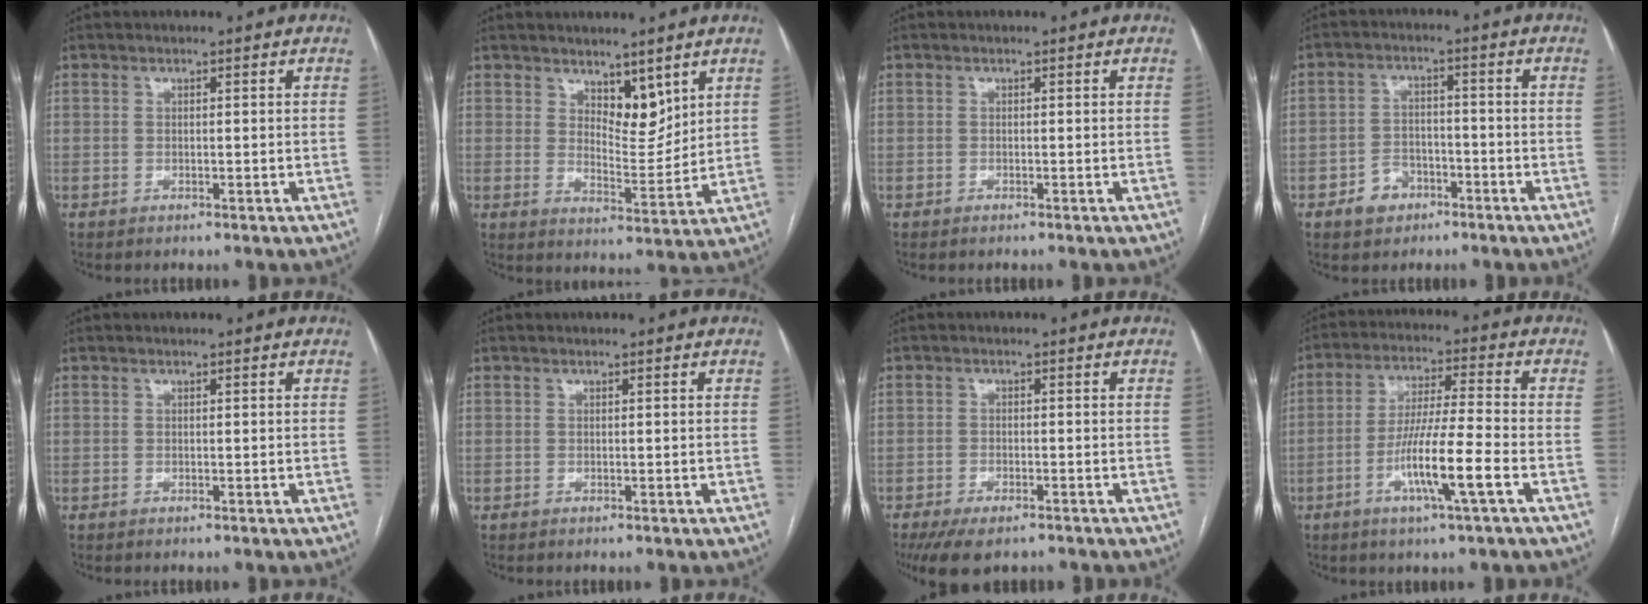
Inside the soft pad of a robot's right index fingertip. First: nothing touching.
{"total": 6.0, "force": [4.0, 2.7, 3.5], "torque": [-0.053, -0.012, 0.074]}
{"total": 0.0}
{"total": 5.1, "force": [-2.8, 3.8, 1.8], "torque": [-0.032, 0.012, -0.040]}
{"total": 0.0}
{"total": 0.0}
{"total": 7.1, "force": [-5.3, 2.6, 3.9], "torque": [-0.059, -0.008, -0.085]}
{"total": 10.4, "force": [-3.9, -0.2, 9.6], "torque": [-0.182, -0.005, -0.074]}